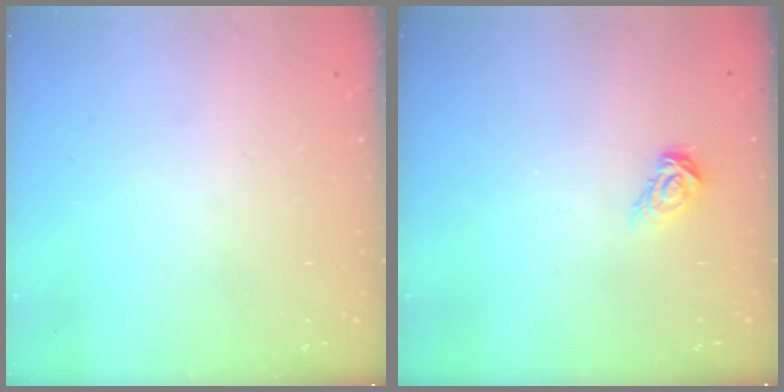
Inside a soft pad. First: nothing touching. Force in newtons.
{"total": 5.1, "press": 5.1, "slide": 0.5}